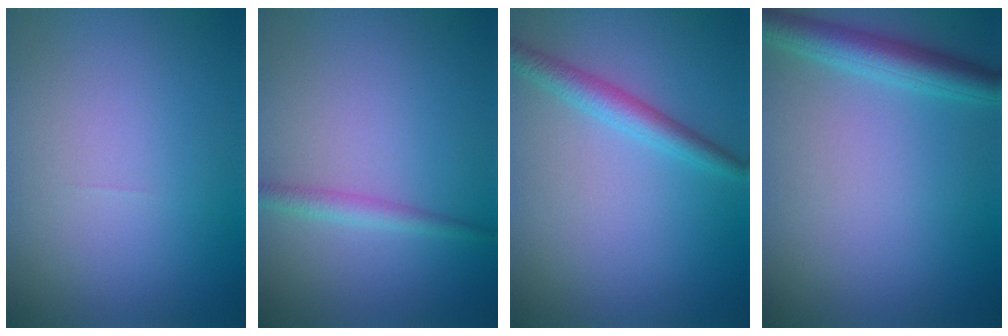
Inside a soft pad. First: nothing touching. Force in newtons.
{"total": 1.7, "press": 1.7, "slide": 0.0}
{"total": 2.5, "press": 2.5, "slide": 0.1}
{"total": 3.6, "press": 3.6, "slide": 0.1}